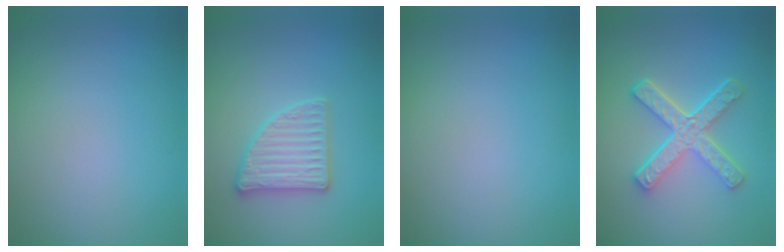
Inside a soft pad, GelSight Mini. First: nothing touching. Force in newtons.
{"total": 2.9, "press": 2.8, "slide": 0.5}
{"total": 0.0}
{"total": 5.0, "press": 3.7, "slide": 3.3}